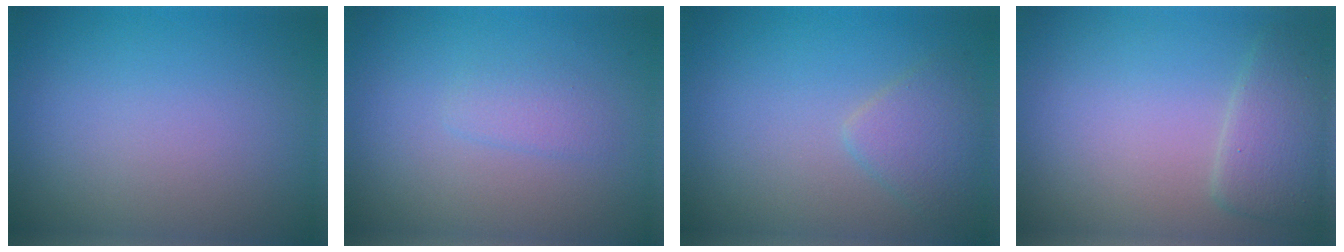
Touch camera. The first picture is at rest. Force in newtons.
{"total": 1.2, "press": 1.2, "slide": 0.0}
{"total": 2.3, "press": 2.2, "slide": 0.2}
{"total": 2.8, "press": 2.8, "slide": 0.2}